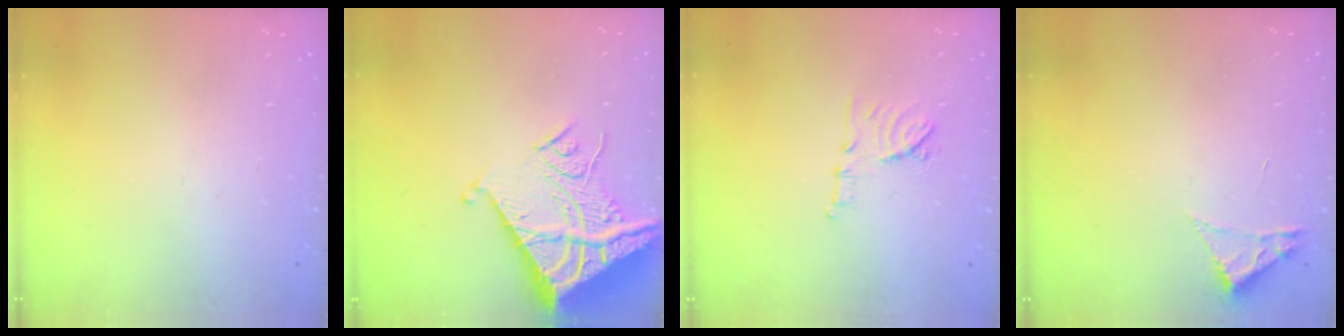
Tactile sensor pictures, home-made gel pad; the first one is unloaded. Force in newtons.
{"total": 16.7, "press": 16.6, "slide": 1.8}
{"total": 9.5, "press": 9.5, "slide": 0.8}
{"total": 1.8, "press": 1.8, "slide": 0.2}